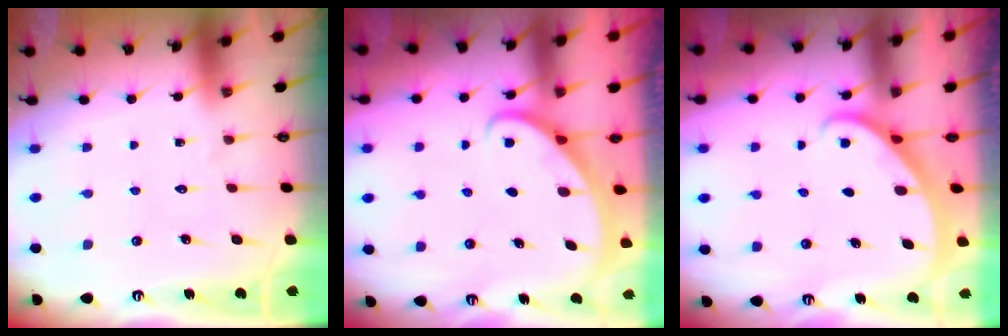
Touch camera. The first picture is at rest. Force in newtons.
{"total": 2.7, "press": 2.7, "slide": 0.1}
{"total": 2.1, "press": 2.1, "slide": 0.2}